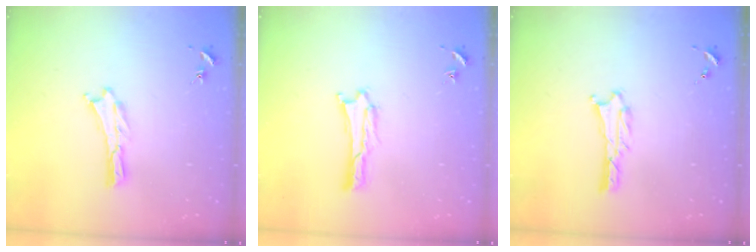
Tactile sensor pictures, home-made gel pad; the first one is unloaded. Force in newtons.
{"total": 1.9, "press": 1.9, "slide": 0.1}
{"total": 1.0, "press": 1.0, "slide": 0.1}